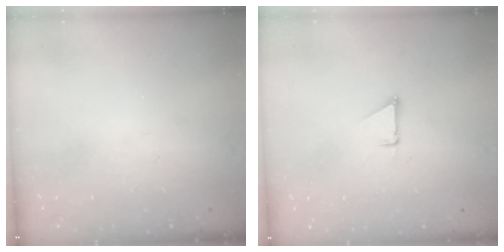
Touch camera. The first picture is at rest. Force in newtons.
{"total": 1.5, "press": 1.5, "slide": 0.1}